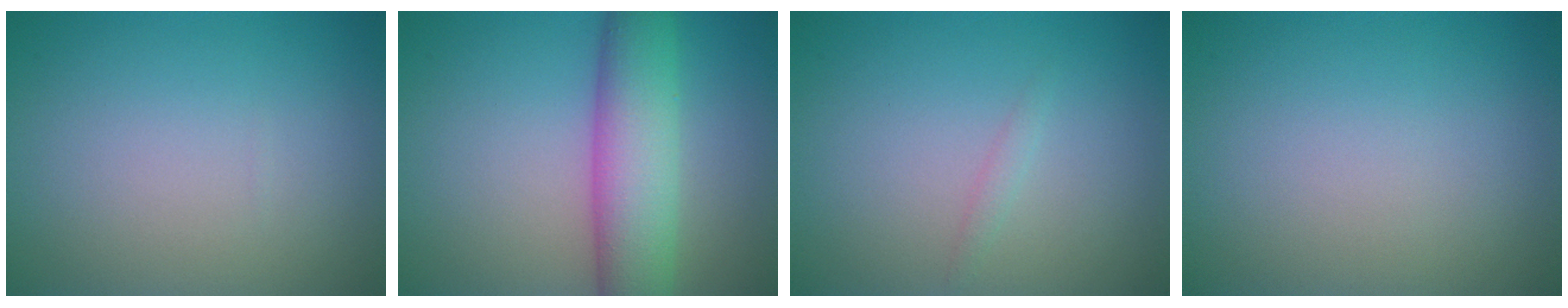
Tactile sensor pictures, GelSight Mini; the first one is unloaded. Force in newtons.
{"total": 7.1, "press": 7.1, "slide": 0.2}
{"total": 0.7, "press": 0.7, "slide": 0.0}
{"total": 0.0}